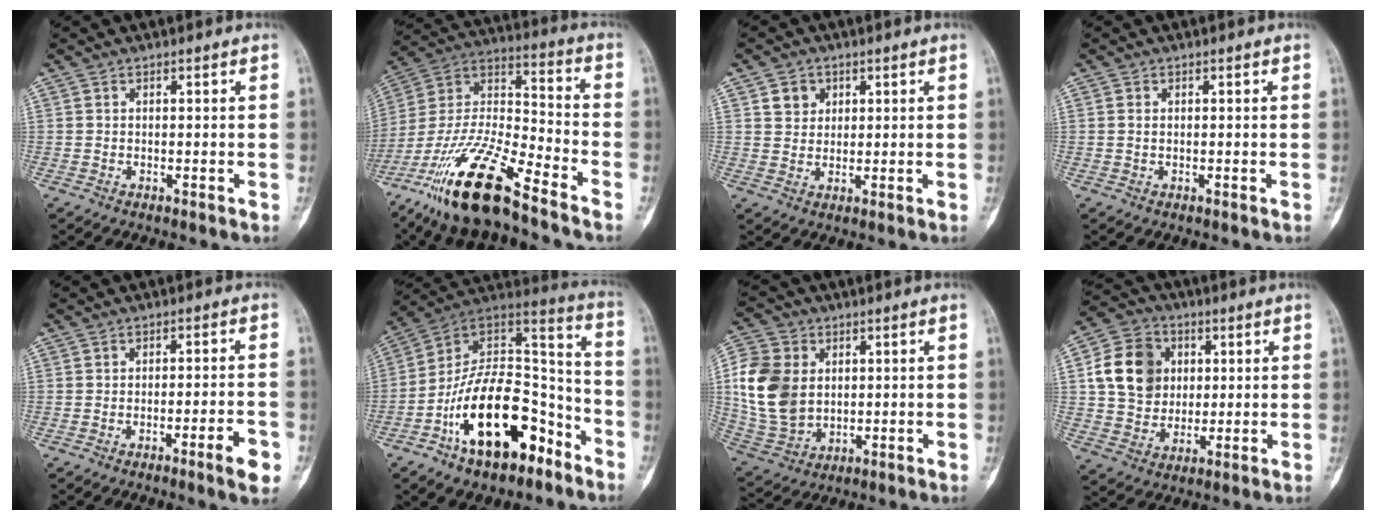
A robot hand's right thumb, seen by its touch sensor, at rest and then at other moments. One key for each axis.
{"total": 21.0, "fx": -14.5, "fy": 4.8, "fz": 14.4, "tx": -0.302, "ty": 0.053, "tz": -0.273}
{"total": 4.0, "fx": 1.7, "fy": 3.4, "fz": 1.2, "tx": -0.001, "ty": -0.008, "tz": 0.029}
{"total": 0.8, "fx": 0.1, "fy": 0.6, "fz": 0.6, "tx": -0.013, "ty": 0.002, "tz": 0.005}
{"total": 5.6, "fx": -2.8, "fy": 0.7, "fz": 4.9, "tx": -0.069, "ty": 0.014, "tz": -0.038}
{"total": 23.6, "fx": -11.3, "fy": 12.3, "fz": 16.6, "tx": -0.259, "ty": 0.102, "tz": -0.184}
{"total": 14.6, "fx": 1.9, "fy": 11.2, "fz": 9.1, "tx": -0.172, "ty": -0.005, "tz": 0.044}
{"total": 13.6, "fx": 2.7, "fy": 11.3, "fz": 7.0, "tx": -0.099, "ty": 0.002, "tz": 0.048}